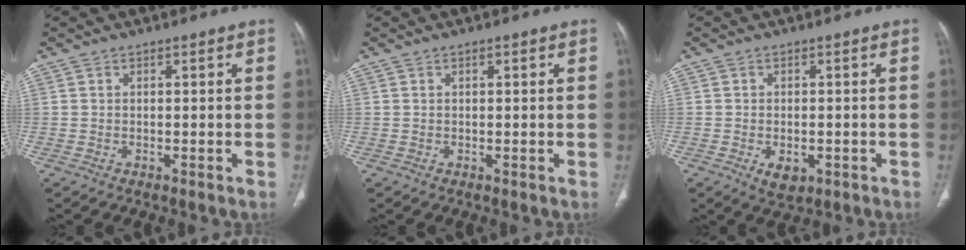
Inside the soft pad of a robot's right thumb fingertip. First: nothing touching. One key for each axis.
{"total": 1.0, "fx": 0.4, "fy": 0.3, "fz": 0.8, "tx": -0.014, "ty": 0.001, "tz": 0.005}
{"total": 3.9, "fx": -1.4, "fy": 2.5, "fz": 2.7, "tx": -0.033, "ty": 0.003, "tz": -0.010}